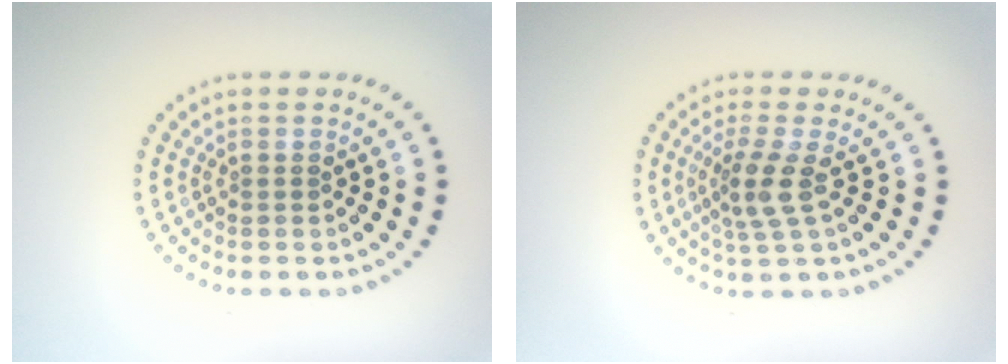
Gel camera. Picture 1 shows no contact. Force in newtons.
{"total": 2.8, "press": 2.2, "slide": 1.8}